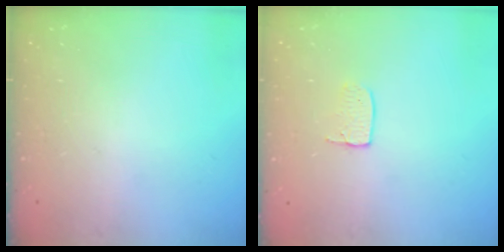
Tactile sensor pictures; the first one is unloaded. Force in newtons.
{"total": 3.6, "press": 3.6, "slide": 0.2}